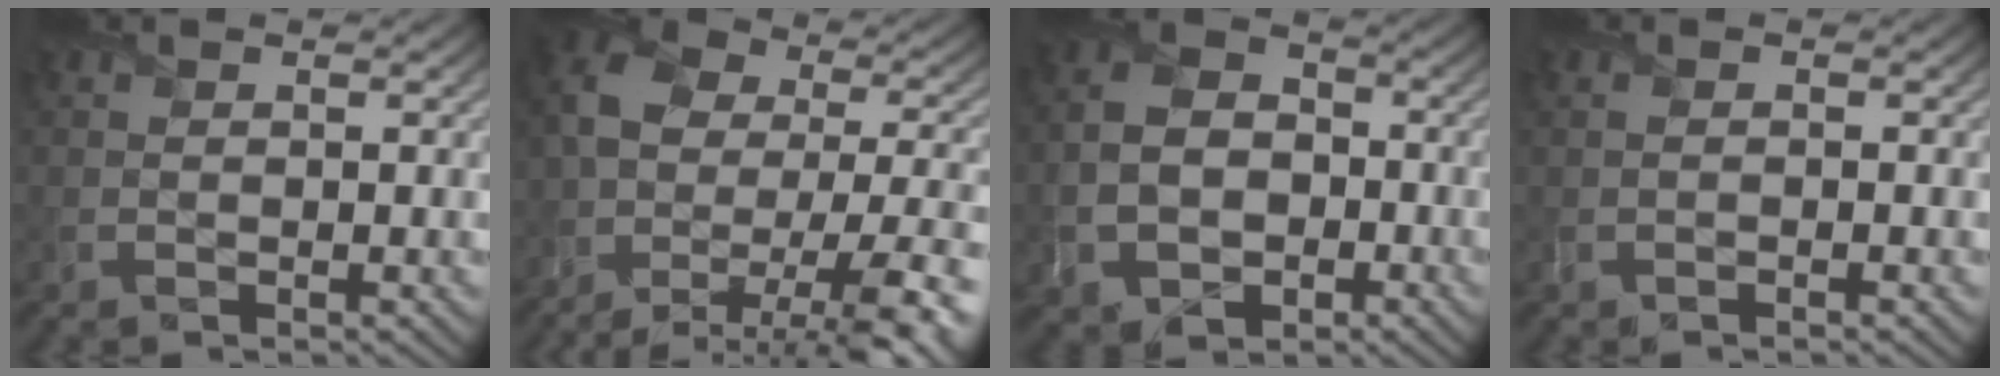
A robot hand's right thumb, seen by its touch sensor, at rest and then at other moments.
{"total": 16.3, "force": [-7.9, 9.3, 10.9], "torque": [-0.214, -0.029, -0.079]}
{"total": 8.9, "force": [-2.7, 6.8, 5.2], "torque": [-0.117, -0.025, -0.054]}
{"total": 0.7, "force": [-0.3, 0.1, 0.6], "torque": [-0.013, 0.000, -0.010]}